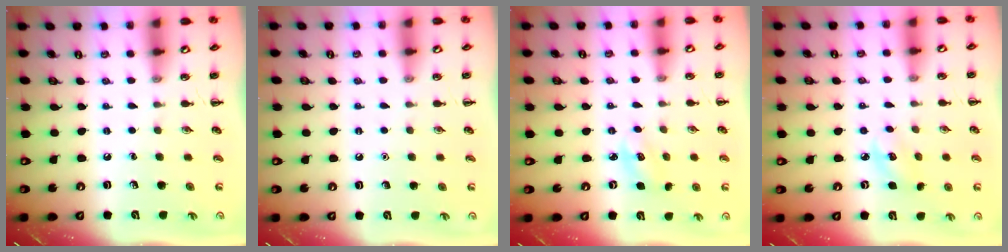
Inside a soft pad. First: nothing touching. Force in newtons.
{"total": 1.6, "press": 1.5, "slide": 0.1}
{"total": 4.0, "press": 3.9, "slide": 1.1}
{"total": 5.5, "press": 5.4, "slide": 1.0}